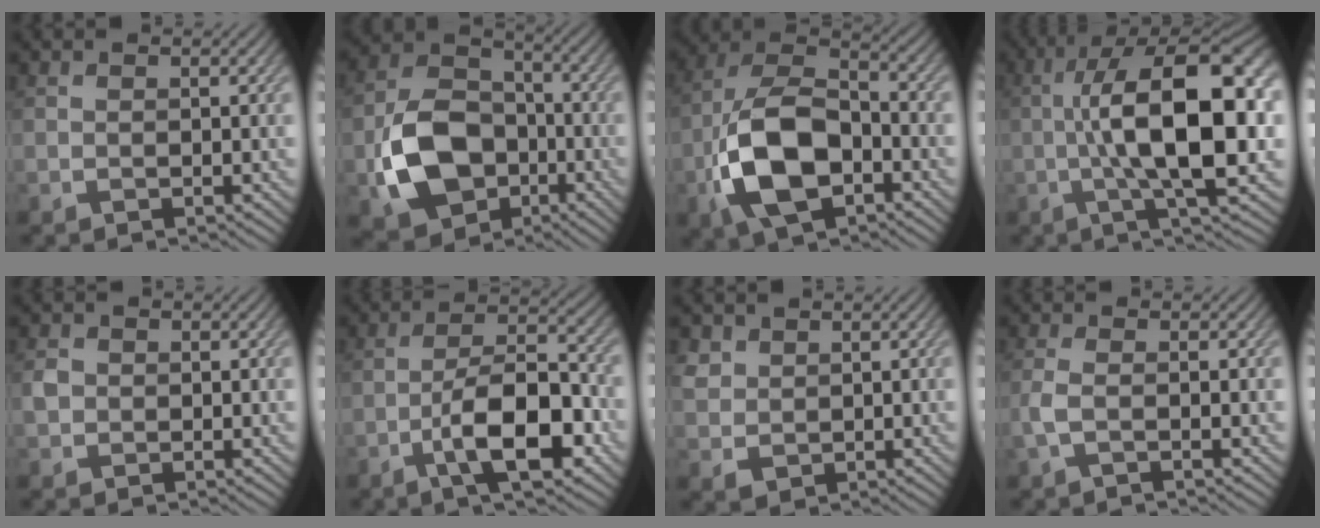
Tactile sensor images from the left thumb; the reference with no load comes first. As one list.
[{"total": 12.2, "force": [-3.9, 8.8, 7.4], "torque": [-0.170, -0.010, -0.082]}, {"total": 12.8, "force": [-4.5, 7.1, 9.7], "torque": [-0.214, -0.004, -0.097]}, {"total": 15.9, "force": [-0.3, 5.3, 15.0], "torque": [-0.241, 0.016, -0.009]}, {"total": 1.7, "force": [0.1, 1.6, 0.7], "torque": [-0.019, -0.001, -0.003]}, {"total": 10.0, "force": [-4.5, 3.5, 8.3], "torque": [-0.133, 0.008, -0.083]}, {"total": 3.1, "force": [1.3, 2.7, 0.9], "torque": [-0.036, -0.002, 0.025]}, {"total": 2.2, "force": [-0.6, 0.6, 2.0], "torque": [-0.052, 0.001, -0.019]}]